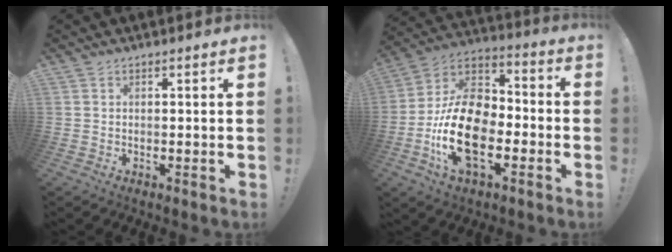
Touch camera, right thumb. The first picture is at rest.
{"total": 21.0, "force": [-6.4, 12.9, 15.2], "torque": [-0.300, 0.033, -0.103]}